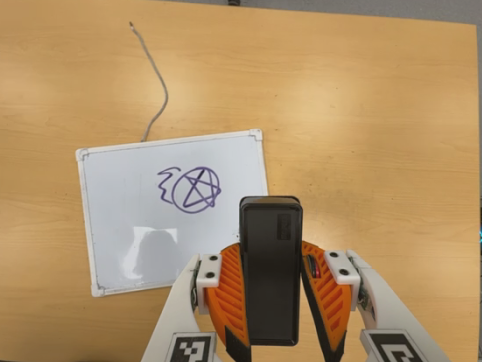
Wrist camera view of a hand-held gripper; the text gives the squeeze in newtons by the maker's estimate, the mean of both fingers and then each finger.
{"total": 8.7, "left": 7.2, "right": 10.3}